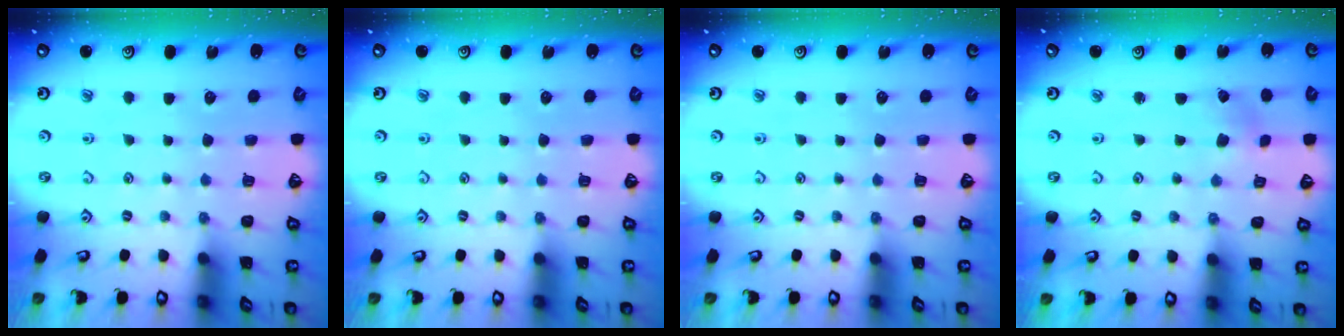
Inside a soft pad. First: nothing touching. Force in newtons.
{"total": 0.0}
{"total": 0.0}
{"total": 2.8, "press": 2.8, "slide": 0.3}